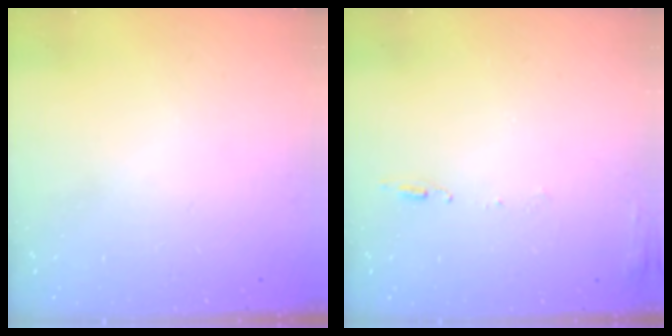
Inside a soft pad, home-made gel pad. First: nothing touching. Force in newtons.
{"total": 6.8, "press": 6.8, "slide": 0.7}